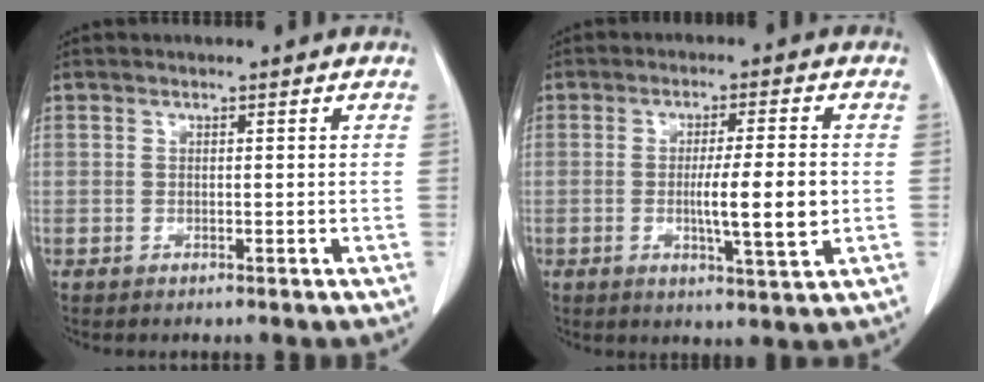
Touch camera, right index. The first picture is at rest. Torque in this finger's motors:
{"motor_torque": [1.68, -0.28, 0.65, 0.14]}